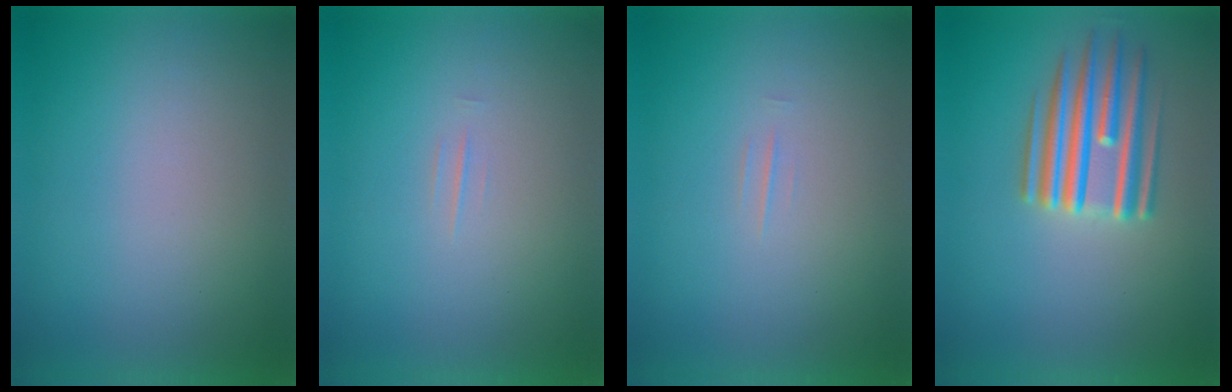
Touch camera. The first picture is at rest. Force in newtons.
{"total": 1.3}
{"total": 1.3}
{"total": 5.5}